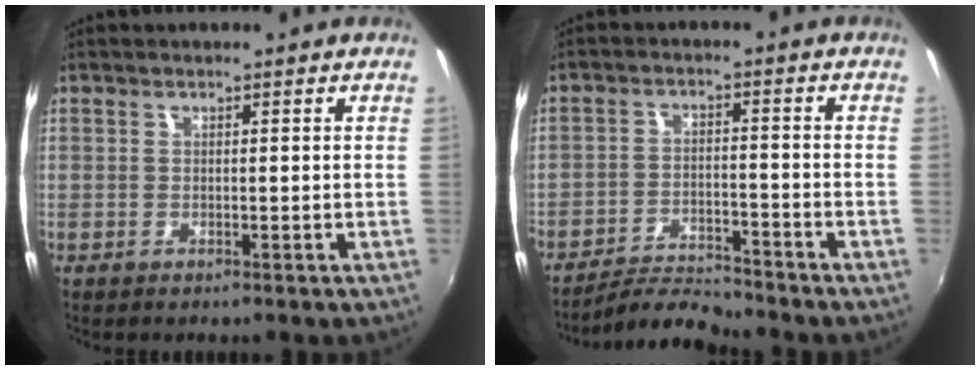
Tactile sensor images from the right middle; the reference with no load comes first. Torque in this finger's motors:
{"motor_torque": [1.12, -1.02, 0.79, 0.21]}